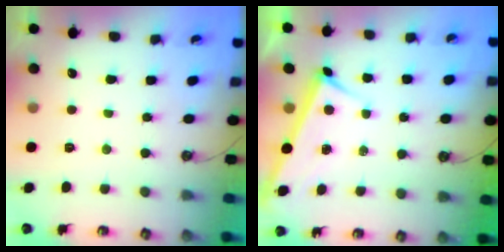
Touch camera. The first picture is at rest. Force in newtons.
{"total": 3.0, "press": 3.0, "slide": 0.1}